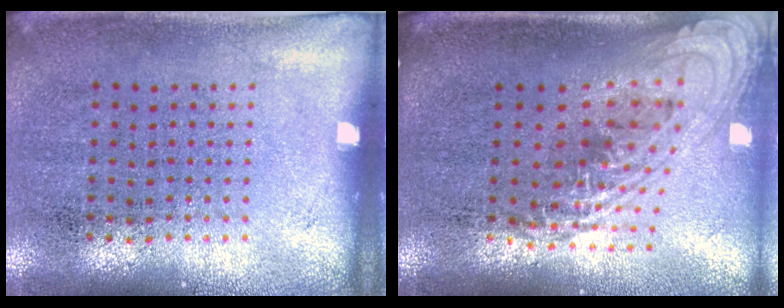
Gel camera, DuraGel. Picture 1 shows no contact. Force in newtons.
{"total": 2.2, "press": 1.6, "slide": 1.5}